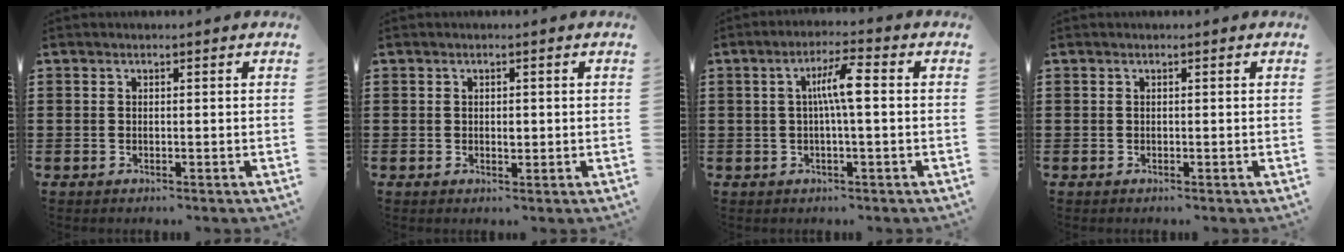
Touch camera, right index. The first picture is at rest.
{"total": 1.3, "force": [0.1, 0.6, 1.1], "torque": [-0.022, 0.003, 0.000]}
{"total": 5.3, "force": [0.2, 0.6, 5.3], "torque": [-0.100, 0.006, -0.002]}
{"total": 0.0}